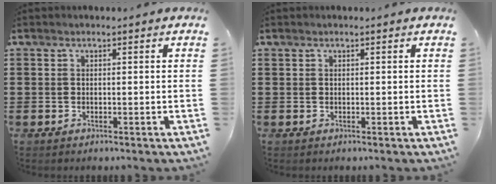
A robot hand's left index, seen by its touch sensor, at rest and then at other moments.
{"total": 0.0}